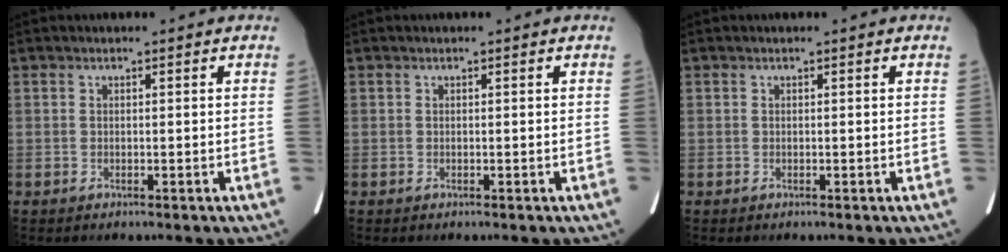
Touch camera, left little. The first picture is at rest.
{"total": 0.0}
{"total": 0.0}